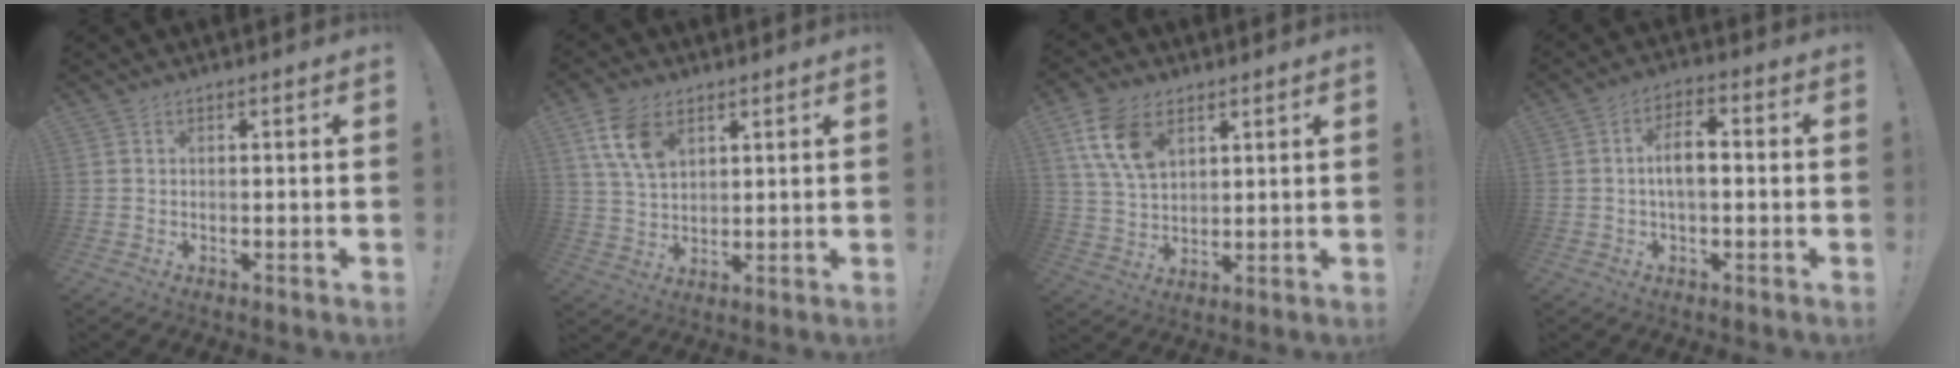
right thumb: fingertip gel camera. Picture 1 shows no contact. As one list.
[{"total": 10.6, "force": [5.3, 6.5, 6.6], "torque": [-0.127, -0.010, 0.103]}, {"total": 12.2, "force": [6.0, 7.6, 7.4], "torque": [-0.144, -0.010, 0.118]}, {"total": 7.2, "force": [-0.1, 3.2, 6.5], "torque": [-0.104, 0.009, -0.001]}]